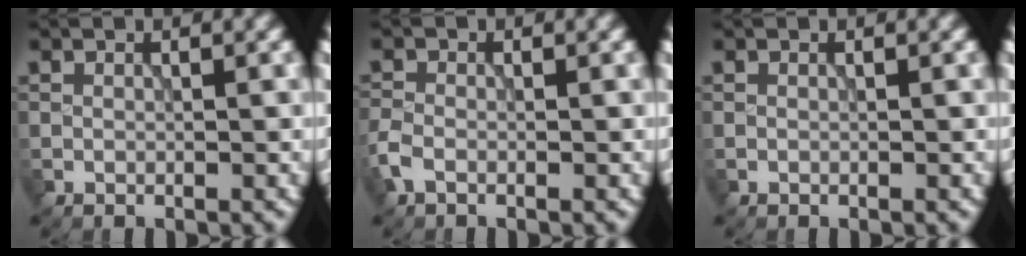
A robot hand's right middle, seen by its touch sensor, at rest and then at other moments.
{"total": 1.8, "force": [-1.0, 1.0, 1.0], "torque": [-0.029, 0.000, -0.029]}
{"total": 0.0}